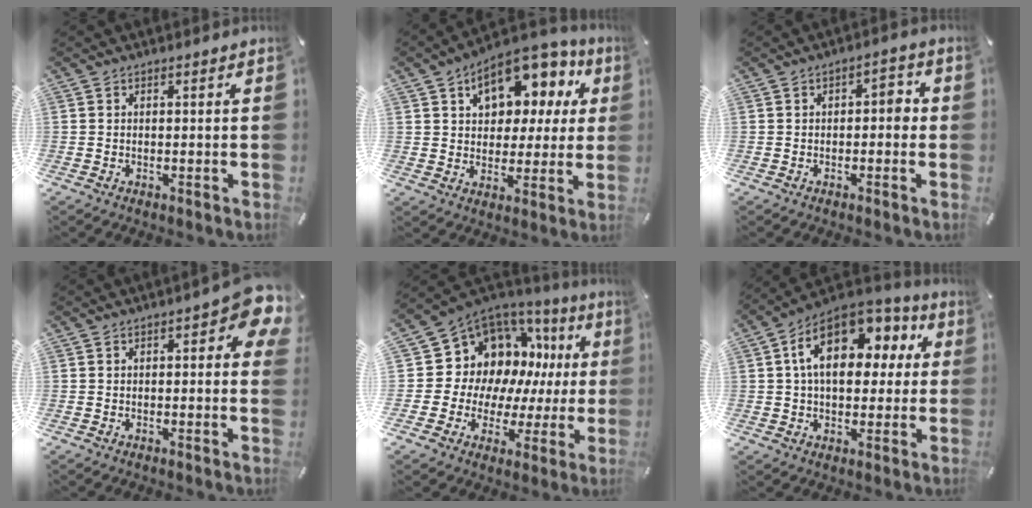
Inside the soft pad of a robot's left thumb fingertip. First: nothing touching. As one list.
[{"total": 12.5, "force": [6.2, 8.7, 6.5], "torque": [-0.095, -0.039, 0.111]}, {"total": 3.2, "force": [-0.7, 1.8, 2.5], "torque": [-0.039, 0.012, -0.020]}, {"total": 7.9, "force": [2.7, 3.2, 6.7], "torque": [-0.079, -0.011, 0.041]}, {"total": 12.6, "force": [5.2, 10.4, 4.8], "torque": [-0.079, -0.073, 0.109]}, {"total": 16.3, "force": [5.5, 10.5, 11.1], "torque": [-0.196, -0.019, 0.097]}]